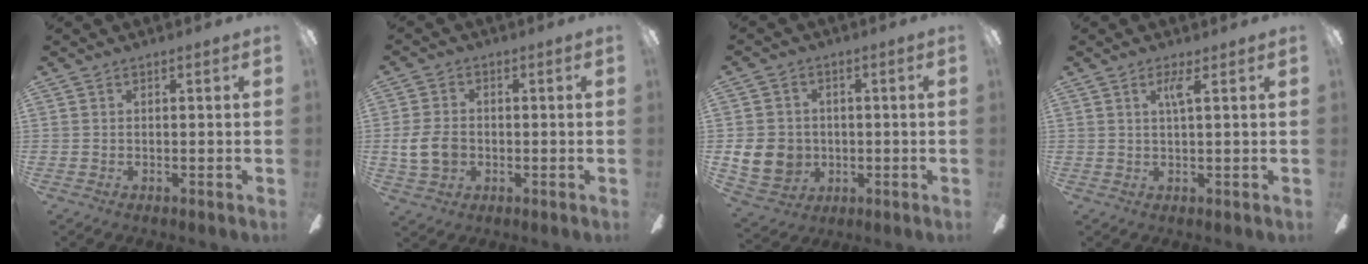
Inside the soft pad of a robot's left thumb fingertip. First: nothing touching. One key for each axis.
{"total": 8.7, "fx": -1.0, "fy": 6.5, "fz": 5.6, "tx": -0.122, "ty": 0.012, "tz": -0.018}
{"total": 9.8, "fx": -1.0, "fy": 8.9, "fz": 4.0, "tx": -0.103, "ty": 0.011, "tz": -0.014}
{"total": 1.4, "fx": 0.9, "fy": 0.1, "fz": 1.1, "tx": -0.018, "ty": -0.002, "tz": 0.012}